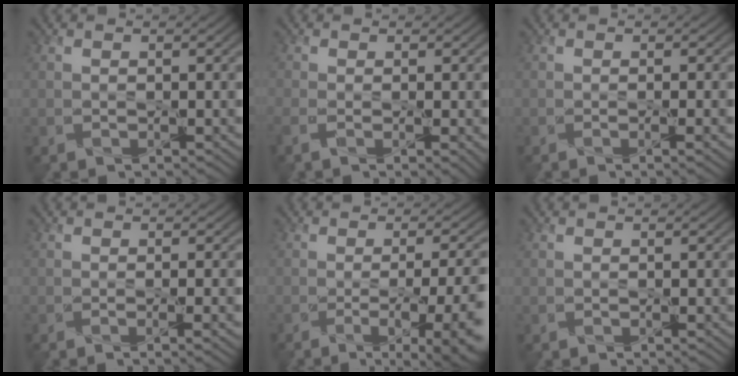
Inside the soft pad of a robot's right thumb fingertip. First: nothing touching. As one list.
[{"total": 3.5, "force": [-1.1, 1.0, 3.1], "torque": [-0.067, -0.014, -0.022]}, {"total": 2.6, "force": [-0.5, 0.6, 2.5], "torque": [-0.036, 0.000, -0.011]}, {"total": 2.9, "force": [-0.6, 0.7, 2.8], "torque": [-0.041, 0.000, -0.013]}, {"total": 13.2, "force": [-4.0, 4.9, 11.5], "torque": [-0.116, -0.012, -0.043]}, {"total": 0.0}]